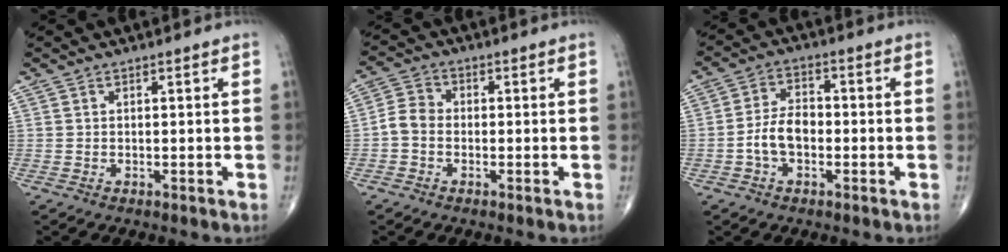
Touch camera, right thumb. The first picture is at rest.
{"total": 4.3, "force": [-1.0, 3.4, 2.4], "torque": [-0.039, 0.014, -0.031]}
{"total": 6.5, "force": [-1.6, 4.0, 4.8], "torque": [-0.083, 0.024, -0.037]}